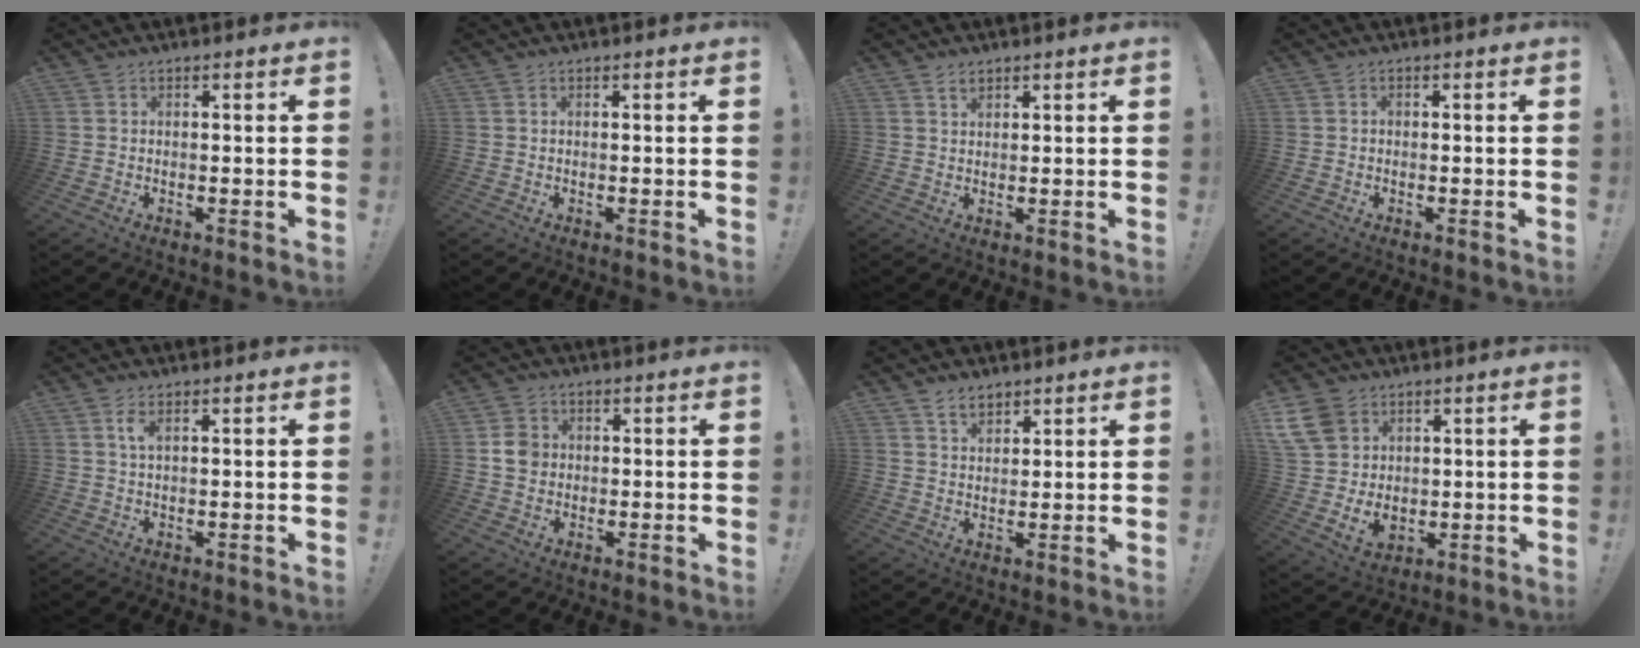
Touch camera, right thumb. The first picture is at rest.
{"total": 0.0}
{"total": 2.0, "force": [1.5, 1.0, 0.8], "torque": [-0.004, -0.009, 0.027]}
{"total": 0.6, "force": [-0.3, 0.5, 0.2], "torque": [-0.006, 0.003, -0.005]}
{"total": 2.4, "force": [1.0, 0.9, 2.1], "torque": [-0.039, 0.001, 0.015]}
{"total": 4.8, "force": [0.3, 4.3, 2.1], "torque": [-0.019, 0.004, 0.005]}
{"total": 4.9, "force": [3.7, 2.7, 1.6], "torque": [-0.025, -0.017, 0.069]}
{"total": 11.0, "force": [4.6, 8.8, 4.7], "torque": [-0.093, -0.034, 0.096]}